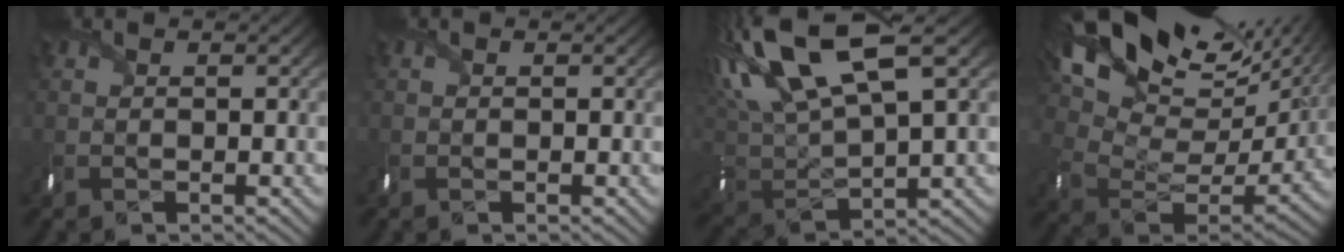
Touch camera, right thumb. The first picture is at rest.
{"total": 0.0}
{"total": 16.2, "force": [7.5, 5.4, 13.3], "torque": [-0.305, 0.025, 0.138]}
{"total": 19.4, "force": [12.7, 9.4, 11.4], "torque": [-0.215, 0.010, 0.224]}